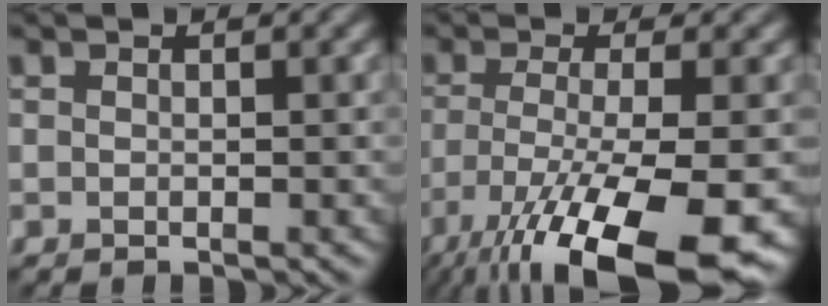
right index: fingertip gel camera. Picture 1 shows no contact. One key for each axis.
{"total": 13.2, "fx": -7.2, "fy": 3.5, "fz": 10.5, "tx": -0.202, "ty": -0.024, "tz": -0.123}